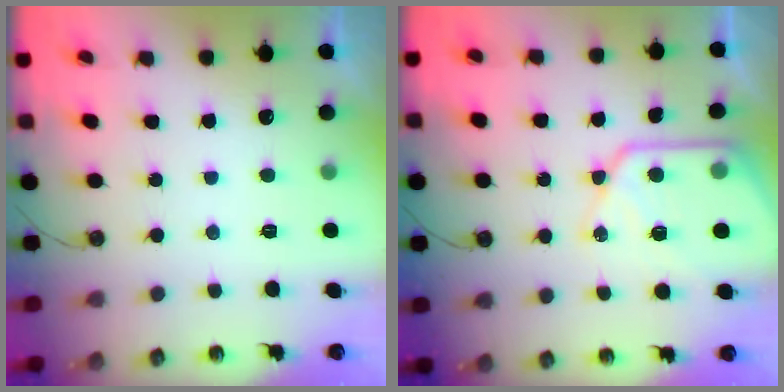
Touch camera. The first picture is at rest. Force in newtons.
{"total": 13.9, "press": 13.8, "slide": 1.4}